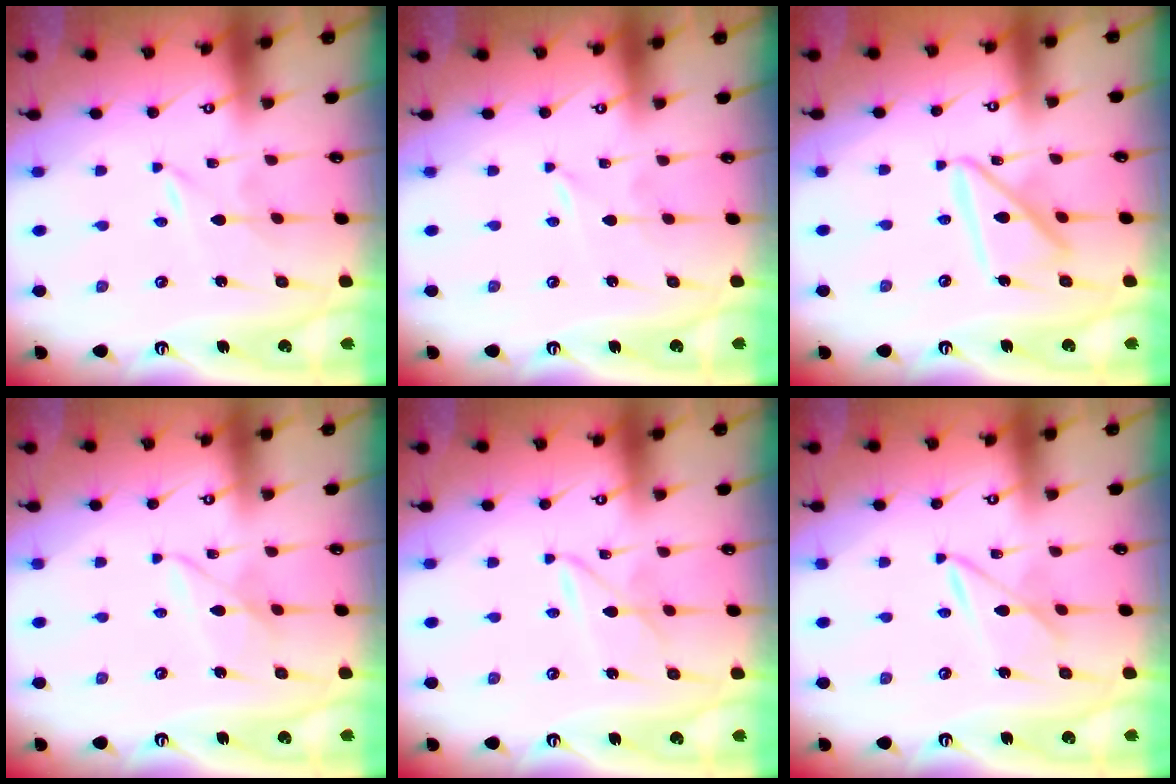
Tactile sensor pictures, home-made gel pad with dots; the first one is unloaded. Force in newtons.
{"total": 0.0}
{"total": 13.9, "press": 13.8, "slide": 1.4}
{"total": 5.2, "press": 5.2, "slide": 0.5}
{"total": 3.5, "press": 3.5, "slide": 0.3}
{"total": 5.0, "press": 5.0, "slide": 0.4}